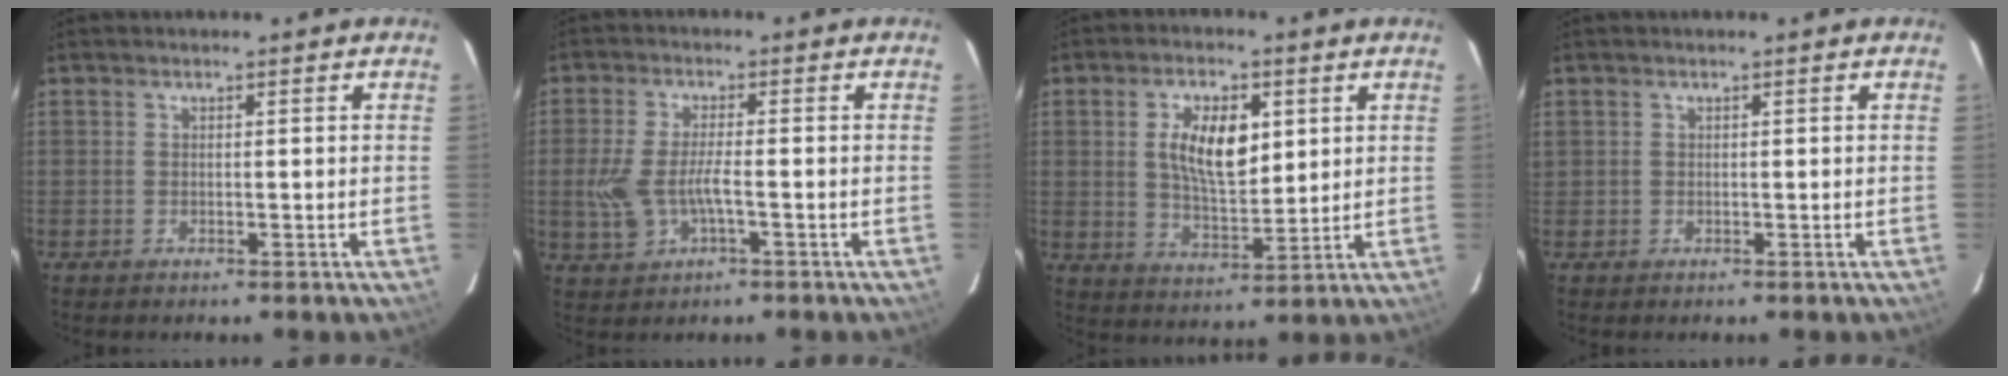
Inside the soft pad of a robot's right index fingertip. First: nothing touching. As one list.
[{"total": 6.7, "force": [-1.7, 2.4, 6.0], "torque": [-0.126, -0.006, -0.028]}, {"total": 10.2, "force": [2.7, 4.9, 8.6], "torque": [-0.156, 0.005, 0.055]}, {"total": 0.0}]